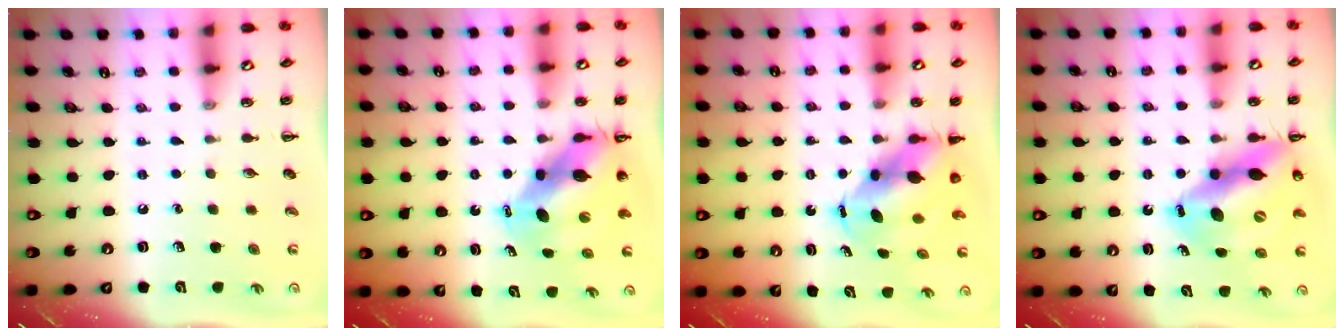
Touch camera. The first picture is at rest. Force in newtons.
{"total": 10.0, "press": 9.6, "slide": 2.8}
{"total": 7.2, "press": 6.9, "slide": 2.0}
{"total": 15.9, "press": 15.1, "slide": 4.7}